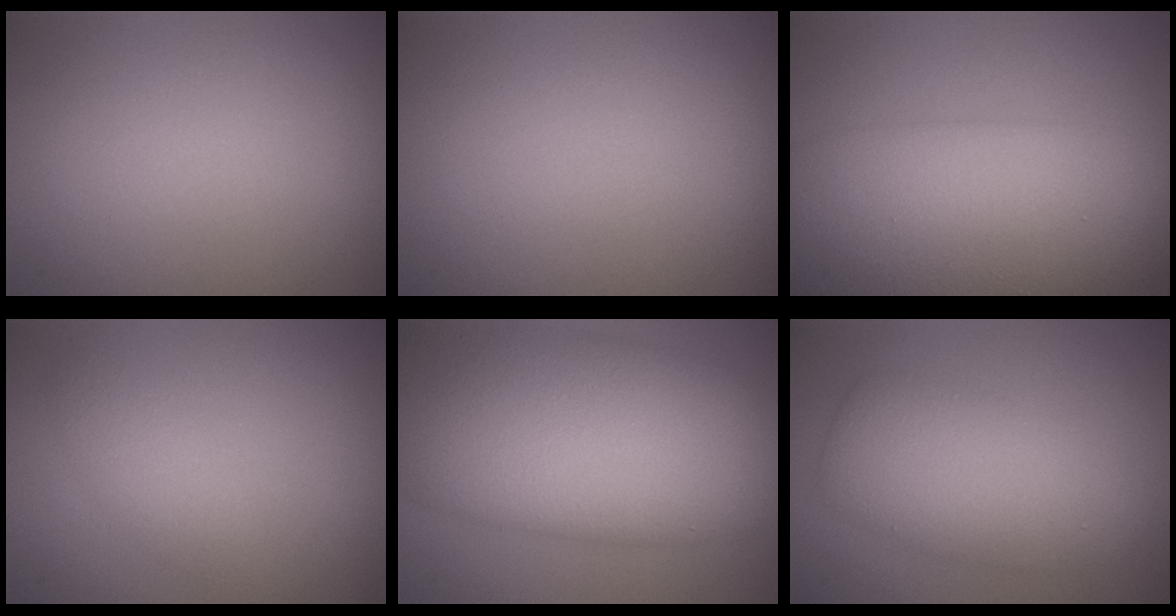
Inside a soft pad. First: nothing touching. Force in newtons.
{"total": 0.0}
{"total": 13.0, "press": 13.0, "slide": 0.2}
{"total": 1.6, "press": 1.6, "slide": 0.1}
{"total": 14.3, "press": 14.2, "slide": 0.7}
{"total": 5.4, "press": 5.4, "slide": 0.1}